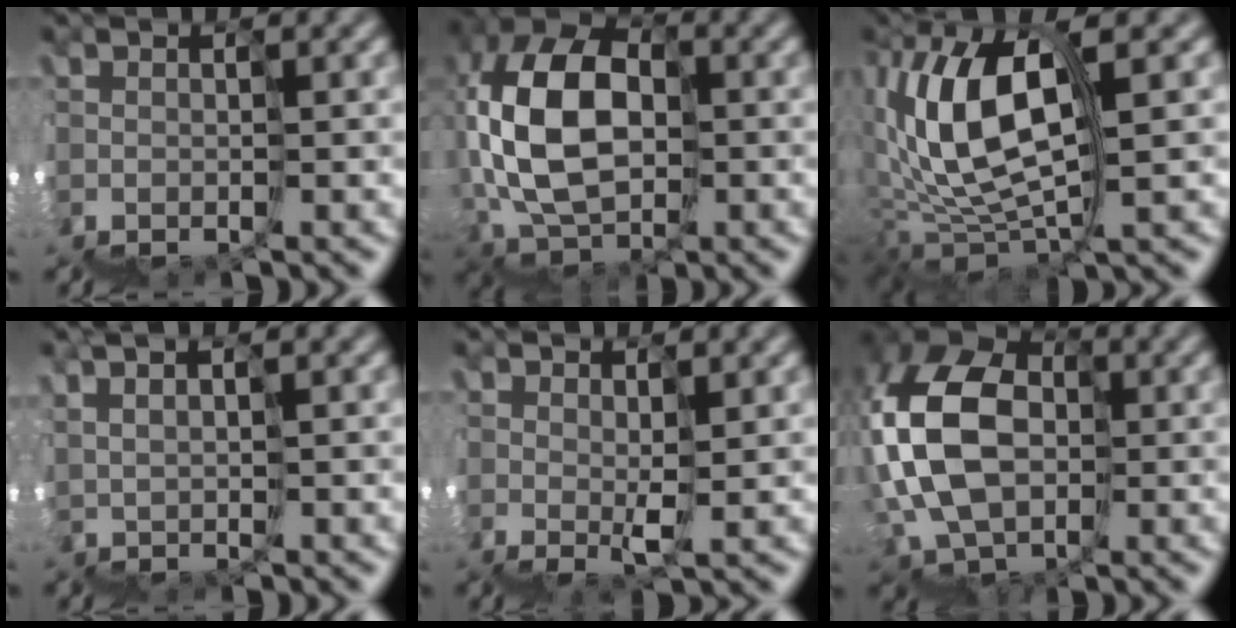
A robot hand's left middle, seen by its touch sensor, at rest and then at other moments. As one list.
[{"total": 9.0, "force": [2.4, 6.1, 6.2], "torque": [-0.140, 0.047, 0.031]}, {"total": 7.2, "force": [3.5, 2.4, 5.7], "torque": [-0.122, 0.040, 0.053]}, {"total": 2.8, "force": [2.7, 0.1, 0.7], "torque": [0.014, 0.038, 0.053]}, {"total": 2.4, "force": [2.3, -0.4, 0.1], "torque": [-0.011, 0.026, 0.032]}, {"total": 10.0, "force": [2.3, 7.6, 6.2], "torque": [-0.139, 0.041, 0.015]}]